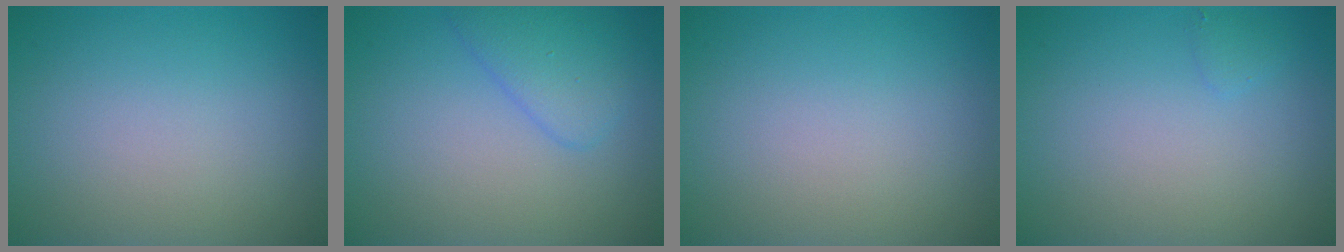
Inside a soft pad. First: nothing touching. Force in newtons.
{"total": 2.9, "press": 2.9, "slide": 0.3}
{"total": 0.0}
{"total": 0.6, "press": 0.6, "slide": 0.0}